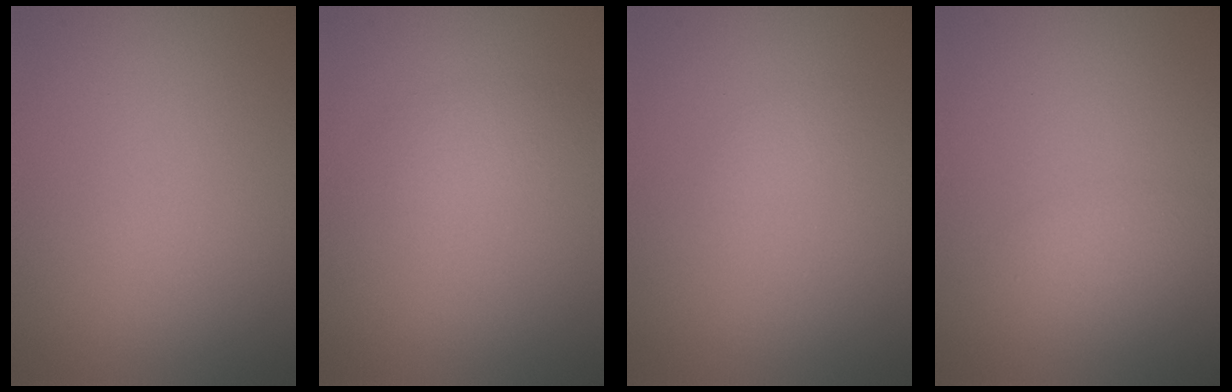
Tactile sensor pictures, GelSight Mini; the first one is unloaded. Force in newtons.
{"total": 1.5, "press": 1.5, "slide": 0.1}
{"total": 0.7, "press": 0.7, "slide": 0.1}
{"total": 1.6, "press": 1.6, "slide": 0.1}